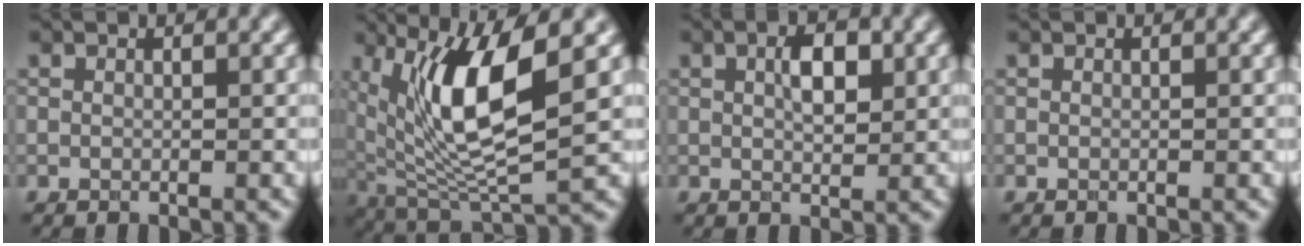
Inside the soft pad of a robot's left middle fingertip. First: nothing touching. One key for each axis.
{"total": 8.5, "fx": 2.4, "fy": 2.3, "fz": 7.8, "tx": -0.152, "ty": -0.009, "tz": 0.062}
{"total": 2.7, "fx": 0.5, "fy": 1.2, "fz": 2.4, "tx": -0.042, "ty": 0.008, "tz": 0.021}
{"total": 0.0}